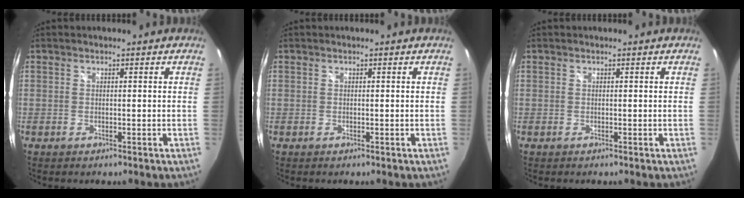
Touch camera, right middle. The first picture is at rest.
{"total": 0.0}
{"total": 0.0}